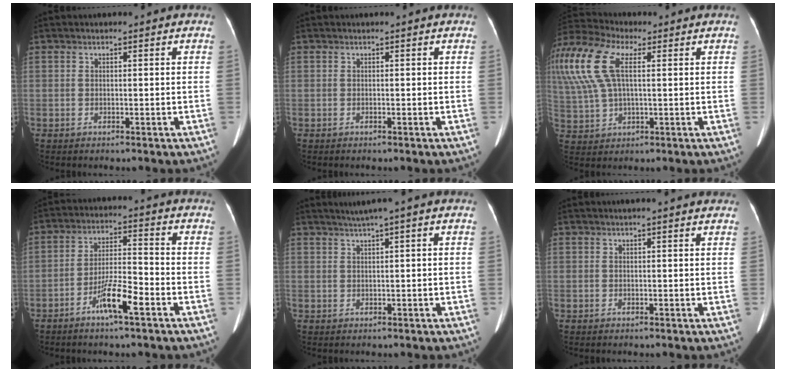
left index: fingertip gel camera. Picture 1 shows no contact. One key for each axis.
{"total": 0.0}
{"total": 20.2, "fx": 7.5, "fy": 10.2, "fz": 15.7, "tx": -0.411, "ty": 0.051, "tz": 0.141}
{"total": 7.1, "fx": -4.0, "fy": 0.5, "fz": 5.9, "tx": -0.115, "ty": 0.000, "tz": -0.073}
{"total": 2.7, "fx": 1.6, "fy": -0.4, "fz": 2.1, "tx": -0.045, "ty": 0.013, "tz": 0.033}
{"total": 5.5, "fx": 4.8, "fy": 0.6, "fz": 2.5, "tx": -0.033, "ty": 0.022, "tz": 0.051}